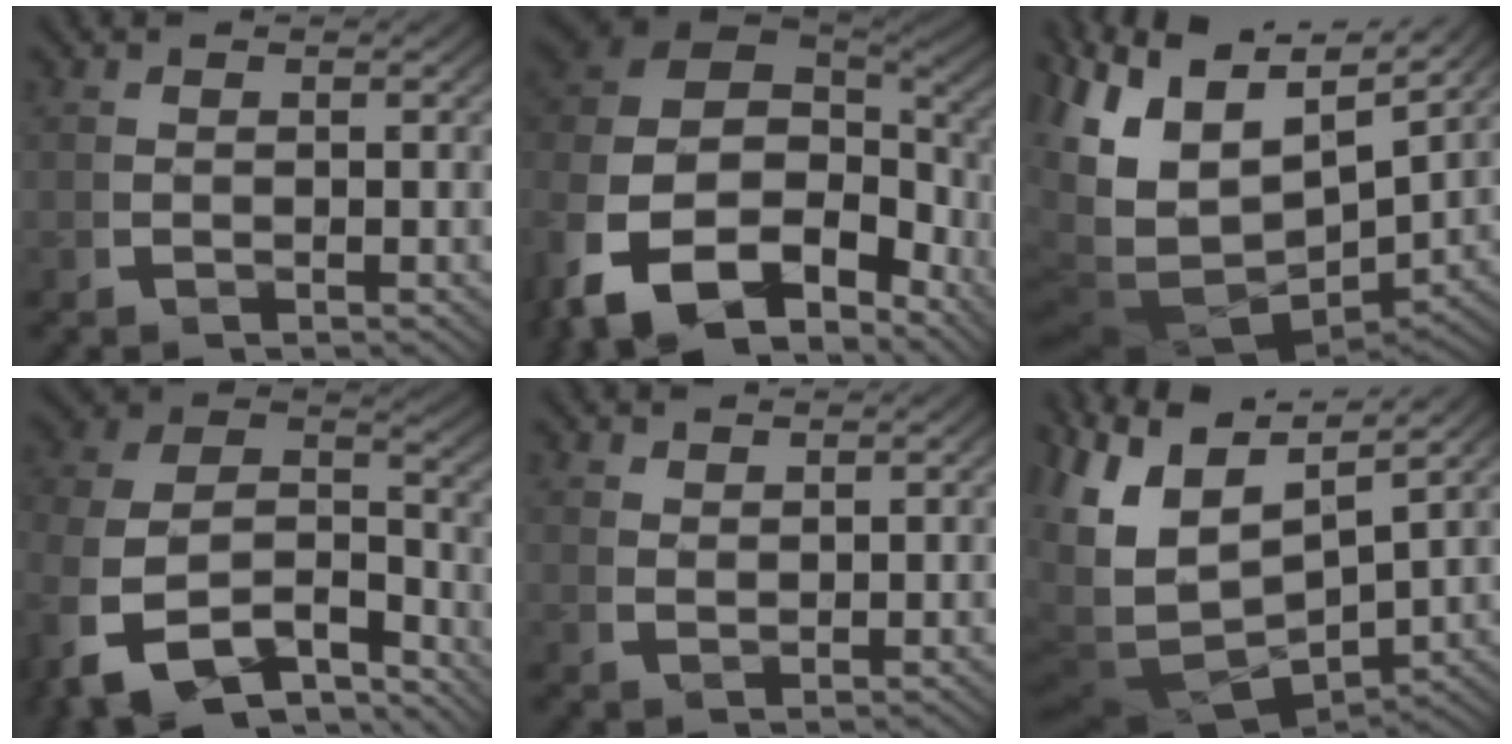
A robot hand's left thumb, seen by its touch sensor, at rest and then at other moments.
{"total": 15.4, "force": [-3.1, 10.4, 10.9], "torque": [-0.267, -0.060, -0.024]}
{"total": 15.3, "force": [0.9, 10.1, 11.5], "torque": [-0.256, -0.050, 0.039]}
{"total": 14.4, "force": [-5.1, 10.3, 8.7], "torque": [-0.207, -0.070, -0.069]}
{"total": 1.6, "force": [1.6, -0.1, 0.1], "torque": [0.006, 0.002, 0.038]}
{"total": 13.2, "force": [0.2, 8.8, 9.8], "torque": [-0.221, -0.050, 0.028]}